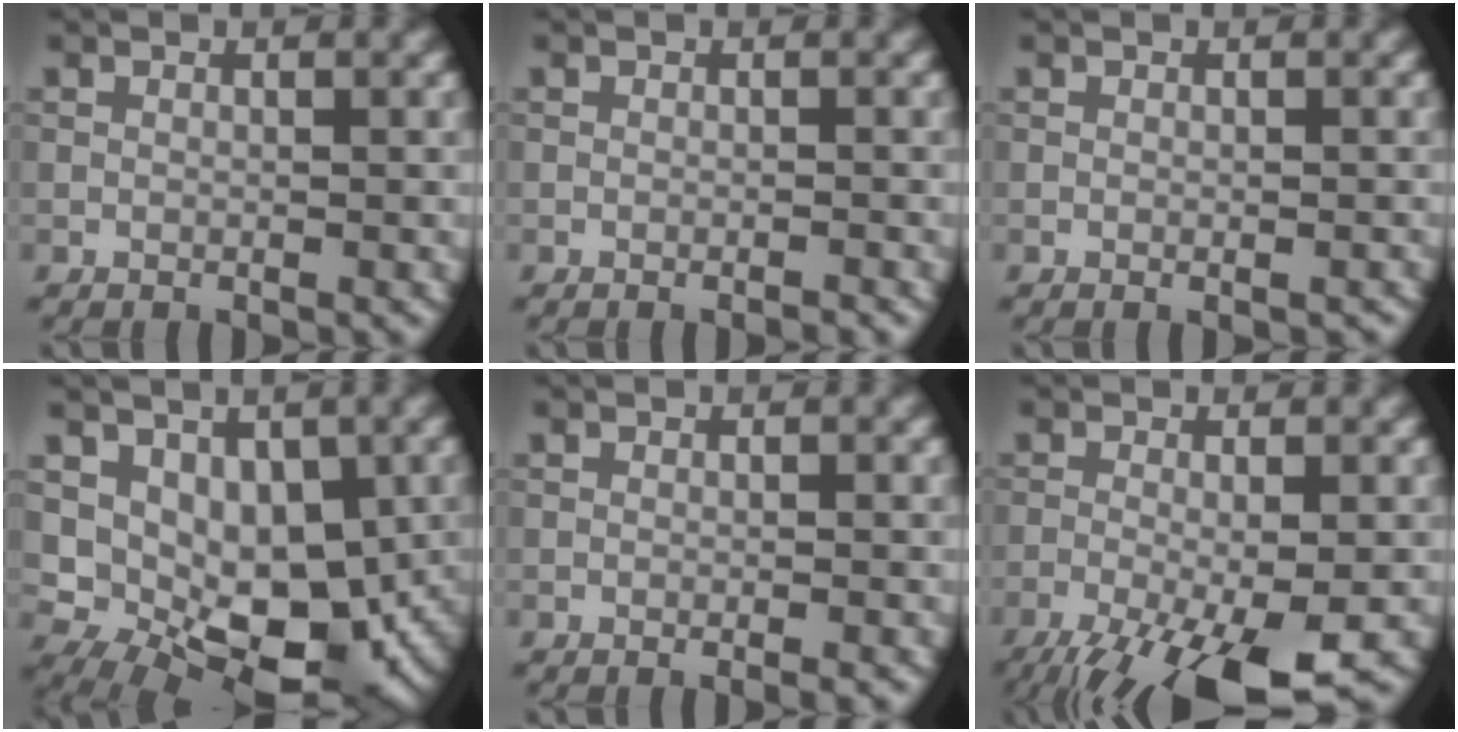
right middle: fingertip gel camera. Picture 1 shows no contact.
{"total": 0.9, "force": [-0.5, 0.1, 0.8], "torque": [-0.009, -0.003, -0.011]}
{"total": 0.9, "force": [-0.3, 0.1, 0.8], "torque": [-0.010, -0.004, -0.004]}
{"total": 9.3, "force": [0.3, 6.0, 7.1], "torque": [-0.092, -0.018, 0.012]}
{"total": 1.1, "force": [-0.4, 0.2, 1.1], "torque": [-0.010, -0.005, -0.009]}
{"total": 9.9, "force": [-5.5, 2.7, 7.7], "torque": [-0.141, -0.027, -0.095]}